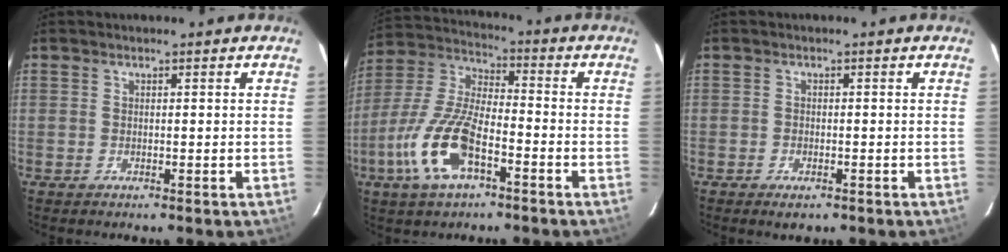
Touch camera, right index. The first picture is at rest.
{"total": 15.1, "force": [-6.7, 5.8, 12.1], "torque": [-0.268, -0.007, -0.133]}
{"total": 2.4, "force": [-1.5, 1.3, 1.4], "torque": [-0.029, -0.004, -0.022]}